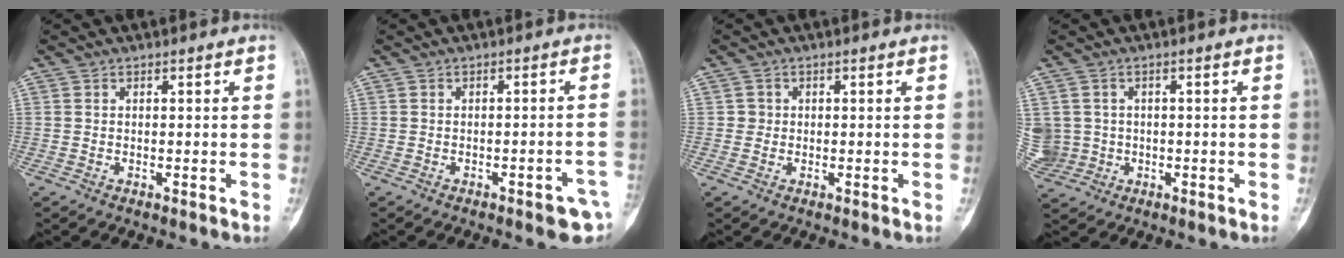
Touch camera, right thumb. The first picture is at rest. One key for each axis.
{"total": 5.4, "fx": -2.7, "fy": 1.7, "fz": 4.4, "tx": -0.047, "ty": 0.014, "tz": -0.027}
{"total": 1.4, "fx": 0.0, "fy": 1.4, "fz": 0.1, "tx": 0.007, "ty": 0.005, "tz": -0.001}
{"total": 7.6, "fx": 0.1, "fy": 7.4, "fz": 1.9, "tx": -0.051, "ty": 0.023, "tz": 0.016}